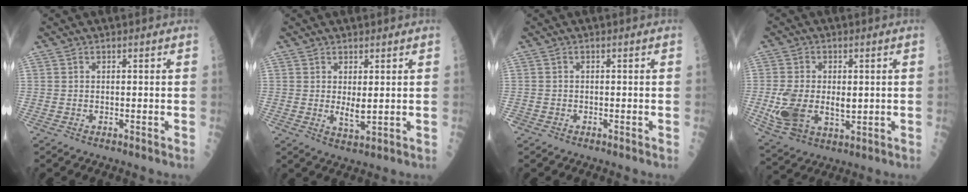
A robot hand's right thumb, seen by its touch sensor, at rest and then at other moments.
{"total": 3.0, "force": [0.5, 1.1, 2.7], "torque": [-0.045, -0.012, 0.014]}
{"total": 0.7, "force": [-0.4, 0.6, 0.1], "torque": [0.003, 0.003, -0.010]}
{"total": 12.8, "force": [-0.8, 8.1, 9.8], "torque": [-0.186, -0.008, 0.002]}